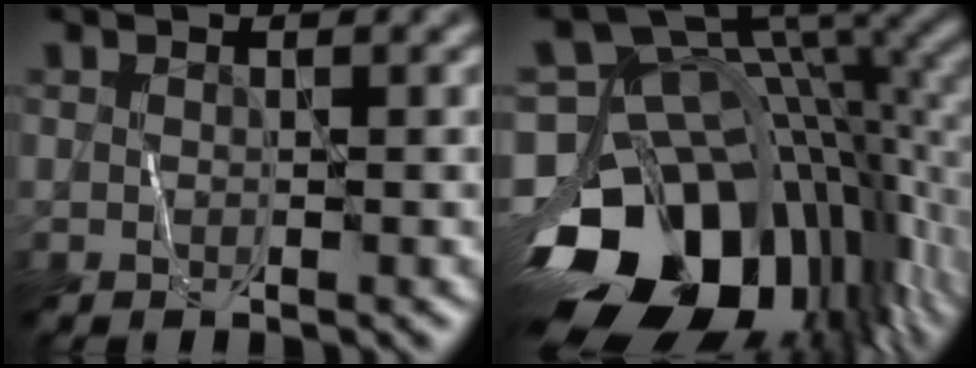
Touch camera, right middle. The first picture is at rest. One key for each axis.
{"total": 16.7, "fx": -5.2, "fy": 11.0, "fz": 11.4, "tx": -0.208, "ty": -0.015, "tz": -0.078}